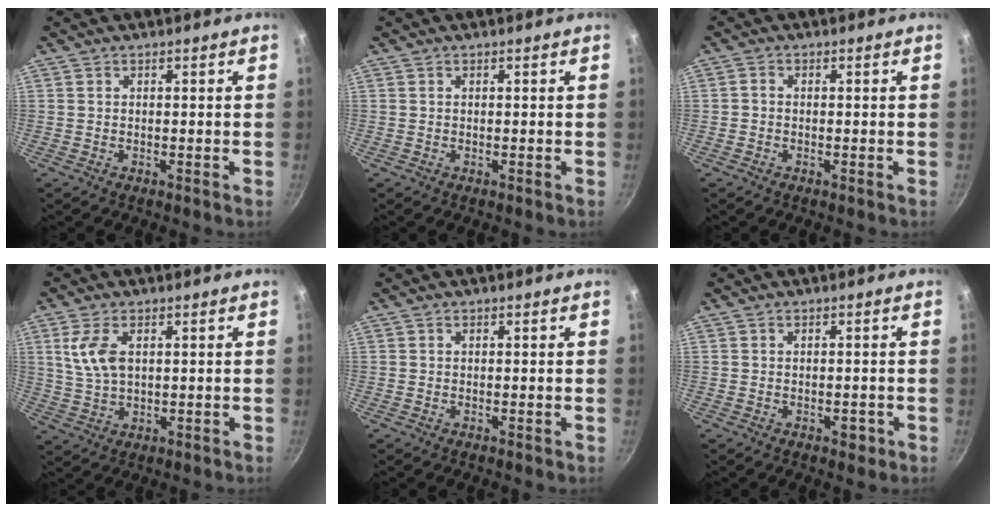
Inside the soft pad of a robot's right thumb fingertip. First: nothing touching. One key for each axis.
{"total": 0.0}
{"total": 1.0, "fx": -0.4, "fy": 0.7, "fz": 0.5, "tx": -0.009, "ty": 0.004, "tz": -0.010}
{"total": 6.8, "fx": 2.0, "fy": 3.7, "fz": 5.3, "tx": -0.104, "ty": -0.009, "tz": 0.044}
{"total": 0.0}
{"total": 2.1, "fx": -0.8, "fy": 1.3, "fz": 1.4, "tx": -0.011, "ty": 0.009, "tz": -0.006}